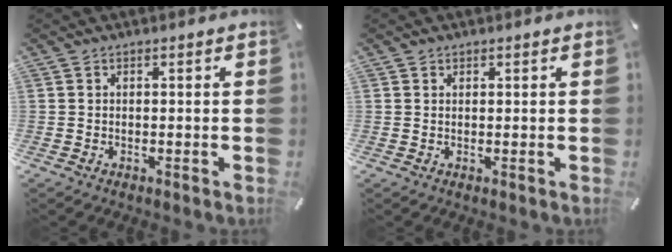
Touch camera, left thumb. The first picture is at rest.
{"total": 0.7, "force": [0.4, 0.5, -0.2], "torque": [0.004, 0.002, 0.008]}